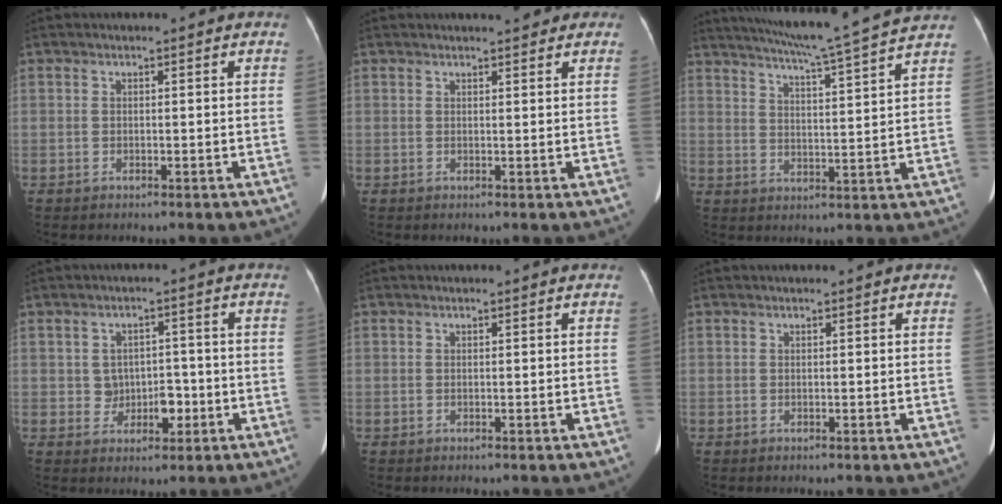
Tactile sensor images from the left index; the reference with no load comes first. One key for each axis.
{"total": 4.0, "fx": 3.3, "fy": 1.1, "fz": 1.9, "tx": -0.020, "ty": 0.013, "tz": 0.036}
{"total": 15.4, "fx": 13.6, "fy": -1.8, "fz": 6.9, "tx": -0.123, "ty": -0.013, "tz": 0.185}
{"total": 4.1, "fx": -0.8, "fy": 3.4, "fz": 2.2, "tx": -0.030, "ty": 0.013, "tz": -0.005}
{"total": 0.0}
{"total": 0.0}